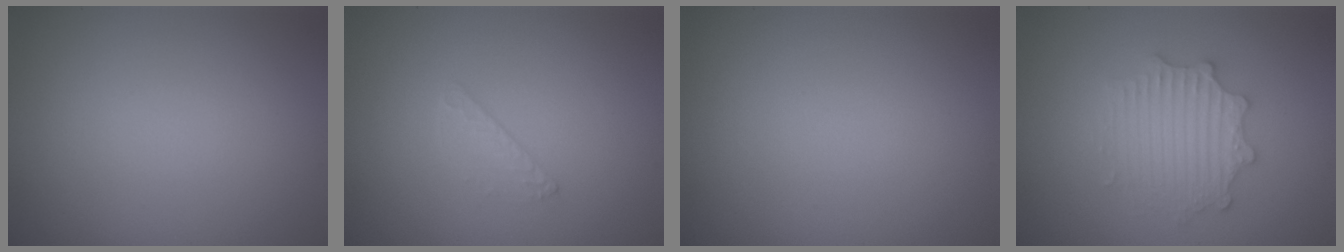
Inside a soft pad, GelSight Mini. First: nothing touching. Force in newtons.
{"total": 0.6, "press": 0.3, "slide": 0.5}
{"total": 0.0}
{"total": 3.6, "press": 3.5, "slide": 0.6}